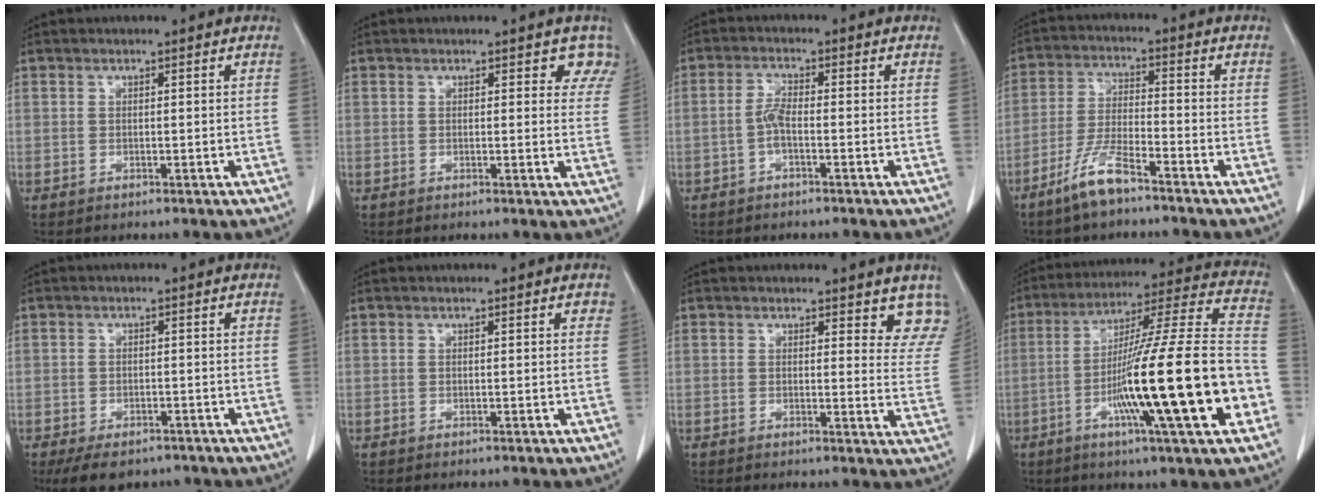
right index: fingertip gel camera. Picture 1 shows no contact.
{"total": 3.8, "force": [3.2, 1.9, 1.0], "torque": [0.015, -0.007, 0.014]}
{"total": 2.7, "force": [-0.9, 0.6, 2.5], "torque": [-0.051, 0.003, -0.021]}
{"total": 7.3, "force": [-5.4, 1.1, 4.8], "torque": [-0.107, -0.010, -0.109]}
{"total": 6.8, "force": [-5.0, 3.7, 2.7], "torque": [-0.035, -0.001, -0.071]}
{"total": 0.7, "force": [0.4, 0.2, 0.5], "torque": [-0.004, 0.001, 0.001]}
{"total": 7.8, "force": [6.8, 2.6, 2.8], "torque": [-0.001, -0.028, 0.051]}
{"total": 24.1, "force": [-6.7, 0.2, 23.2], "torque": [-0.349, -0.012, -0.118]}